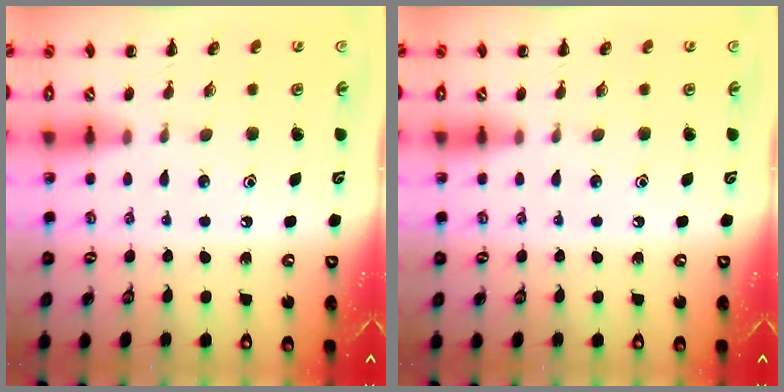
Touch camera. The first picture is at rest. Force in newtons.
{"total": 0.0}